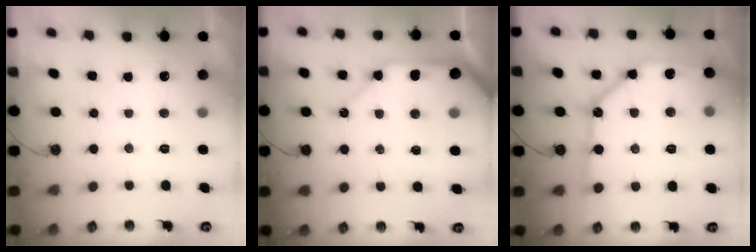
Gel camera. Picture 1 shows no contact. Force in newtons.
{"total": 11.7, "press": 11.6, "slide": 1.5}
{"total": 15.7, "press": 15.6, "slide": 1.2}